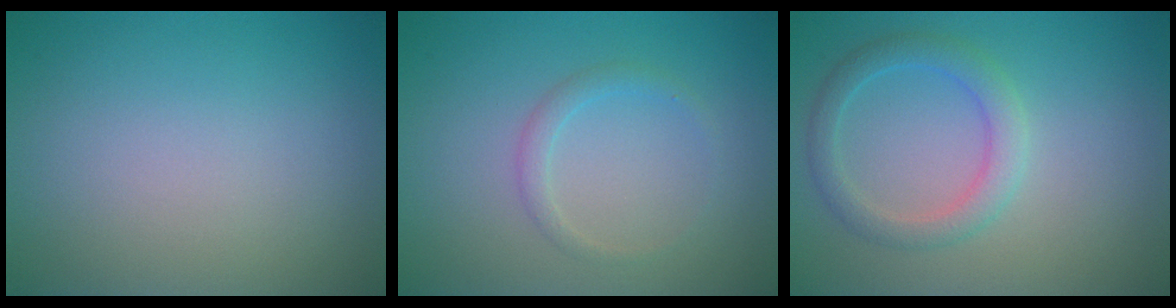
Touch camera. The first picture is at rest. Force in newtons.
{"total": 1.3, "press": 1.3, "slide": 0.0}
{"total": 2.8, "press": 2.8, "slide": 0.1}